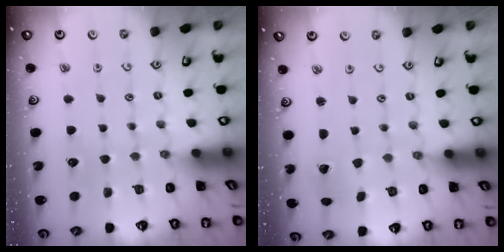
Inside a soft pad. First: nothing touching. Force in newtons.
{"total": 0.6, "press": 0.6, "slide": 0.1}